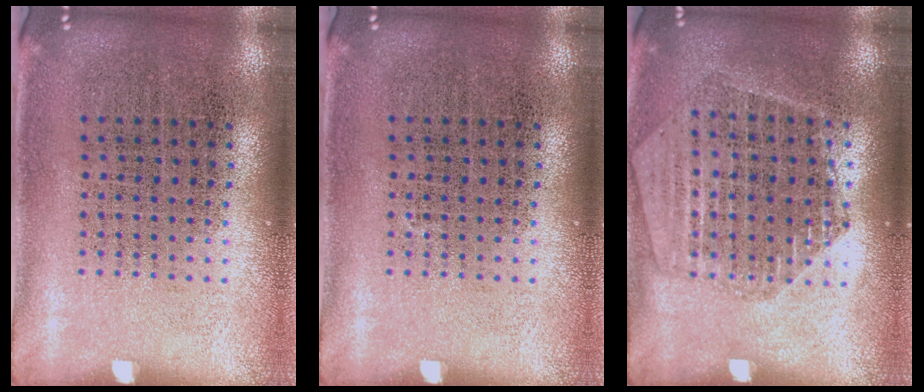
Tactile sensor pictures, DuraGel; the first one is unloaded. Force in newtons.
{"total": 0.0}
{"total": 1.7, "press": 1.6, "slide": 0.3}